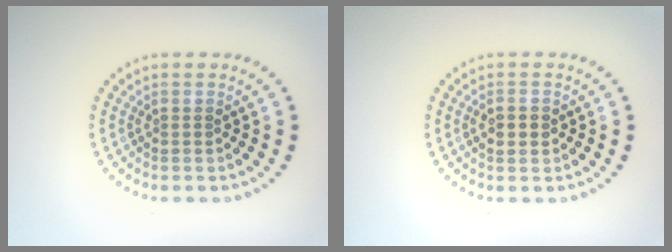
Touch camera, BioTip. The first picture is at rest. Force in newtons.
{"total": 2.1, "press": 2.1, "slide": 0.1}